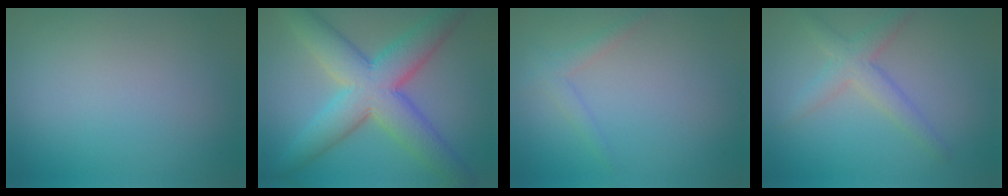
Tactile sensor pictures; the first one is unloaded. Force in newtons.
{"total": 9.2, "press": 9.2, "slide": 0.2}
{"total": 1.4, "press": 1.4, "slide": 0.1}
{"total": 3.0, "press": 3.0, "slide": 0.1}